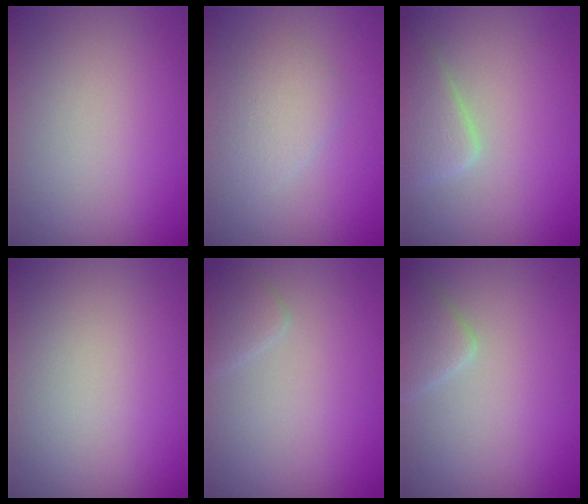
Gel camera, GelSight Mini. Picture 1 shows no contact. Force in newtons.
{"total": 2.3, "press": 2.3, "slide": 0.0}
{"total": 3.1, "press": 3.1, "slide": 0.4}
{"total": 0.0}
{"total": 1.6, "press": 1.6, "slide": 0.0}
{"total": 2.4, "press": 2.4, "slide": 0.1}